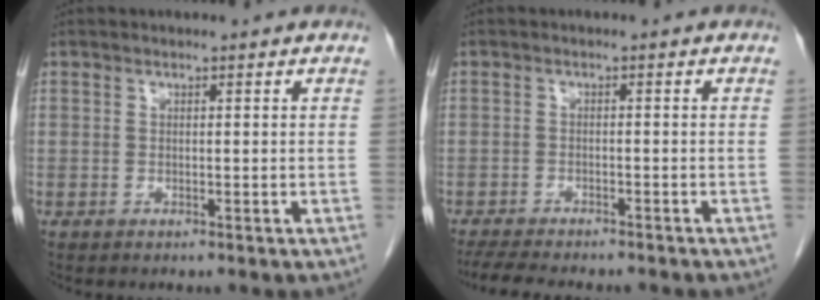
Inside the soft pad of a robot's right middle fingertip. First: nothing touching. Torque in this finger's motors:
{"motor_torque": [0.47, -0.33, 0.06, 0.02]}